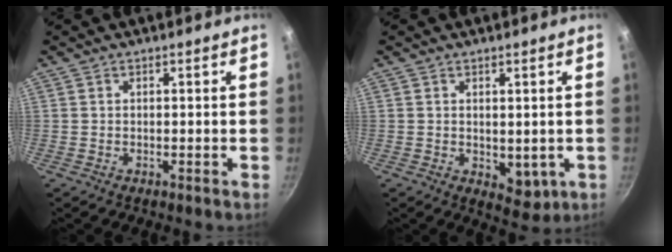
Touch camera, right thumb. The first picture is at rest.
{"total": 4.9, "force": [0.0, 3.2, 3.7], "torque": [-0.037, -0.013, 0.007]}